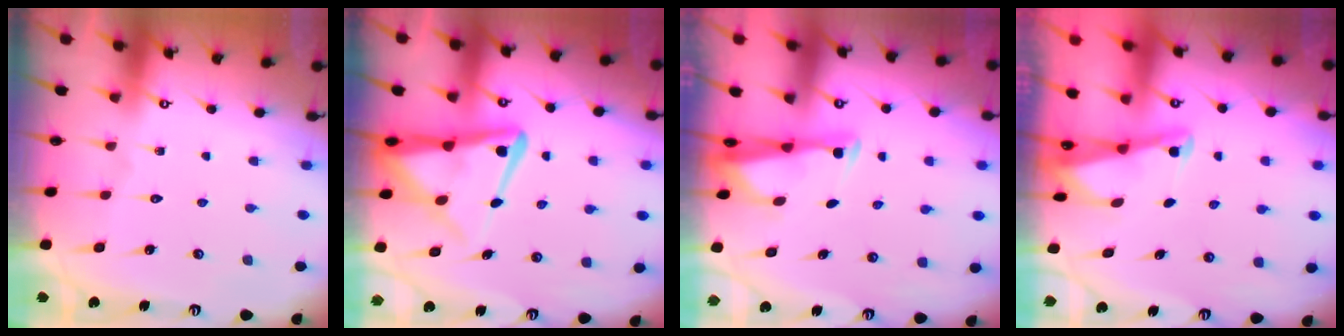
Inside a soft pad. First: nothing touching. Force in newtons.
{"total": 11.5, "press": 11.4, "slide": 1.2}
{"total": 2.8, "press": 2.8, "slide": 0.6}
{"total": 2.1, "press": 2.1, "slide": 0.3}